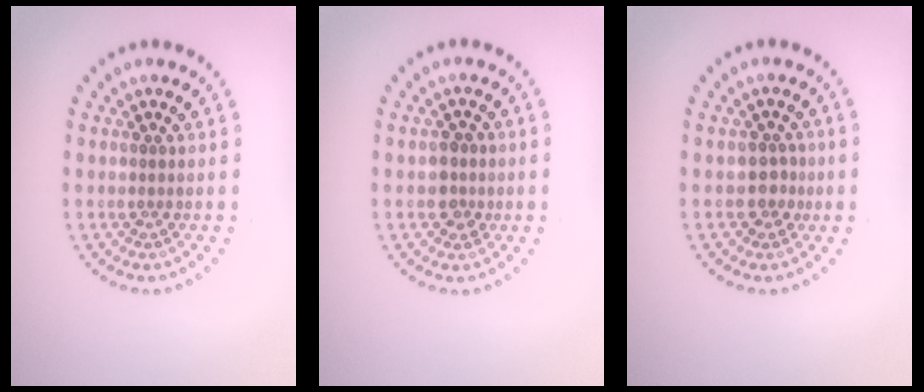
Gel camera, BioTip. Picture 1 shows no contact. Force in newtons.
{"total": 1.8, "press": 1.8, "slide": 0.5}
{"total": 1.7, "press": 1.5, "slide": 0.8}